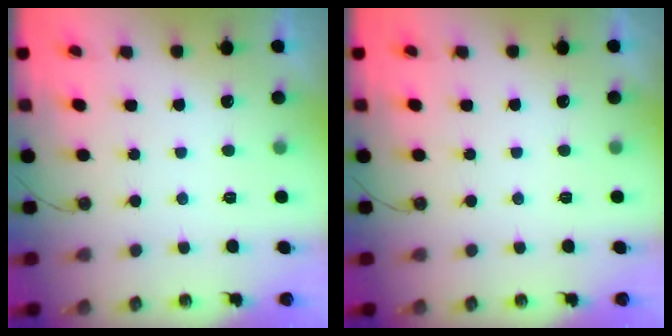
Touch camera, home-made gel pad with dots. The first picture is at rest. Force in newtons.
{"total": 0.0}